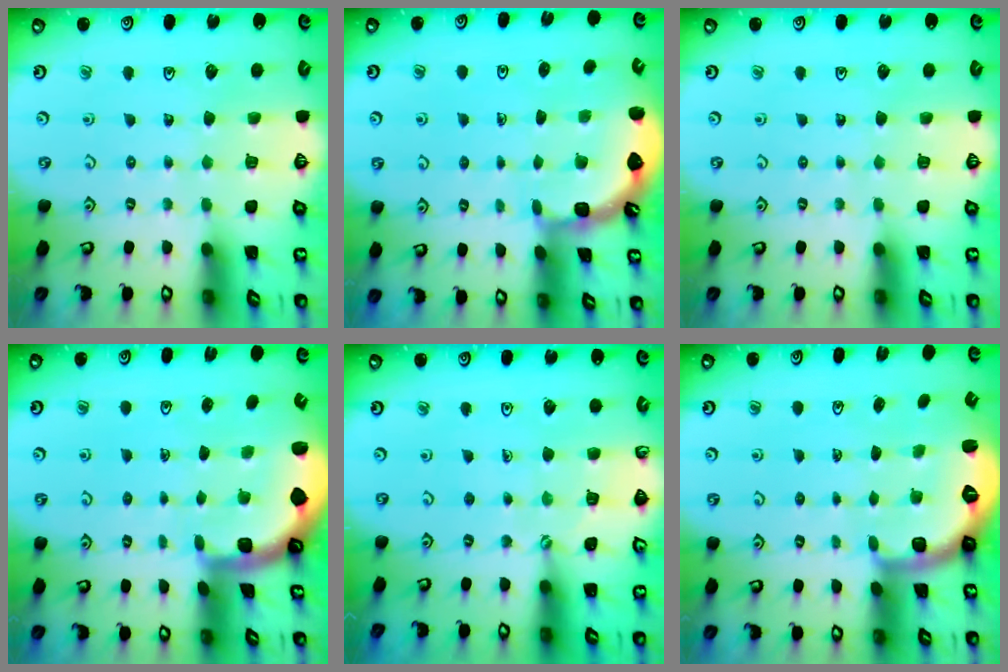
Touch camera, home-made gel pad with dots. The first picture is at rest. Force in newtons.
{"total": 2.0, "press": 2.0, "slide": 0.2}
{"total": 0.0}
{"total": 1.5, "press": 1.5, "slide": 0.3}
{"total": 2.7, "press": 2.7, "slide": 0.4}
{"total": 2.5, "press": 2.0, "slide": 1.5}